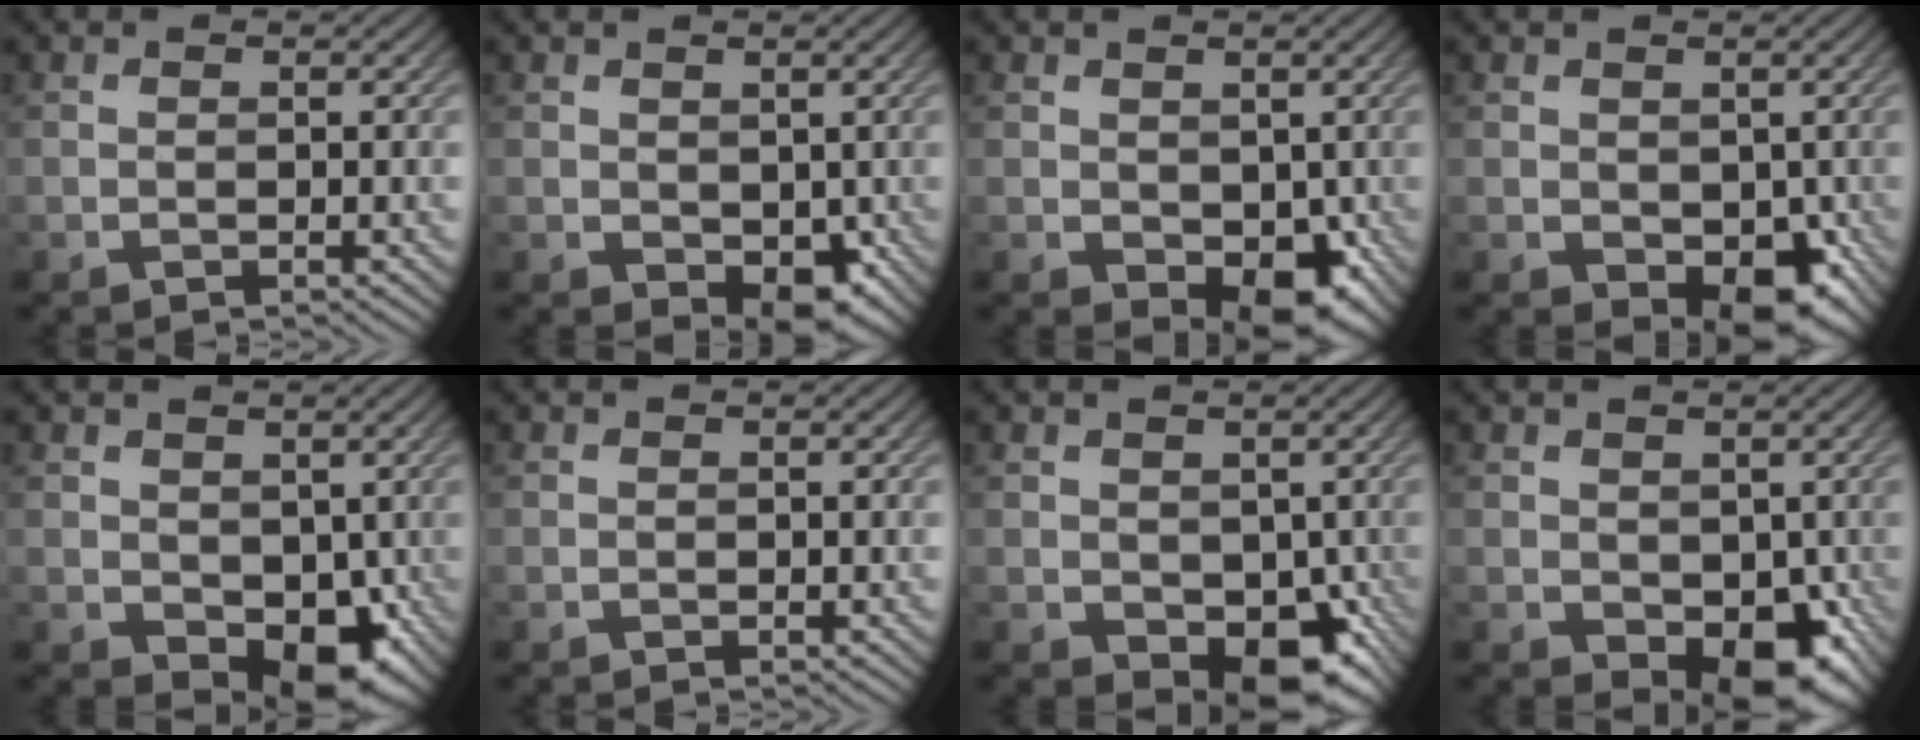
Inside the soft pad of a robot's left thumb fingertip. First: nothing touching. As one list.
[{"total": 4.5, "force": [-0.6, 3.1, 3.3], "torque": [-0.056, -0.021, -0.001]}, {"total": 6.3, "force": [-1.1, 4.2, 4.5], "torque": [-0.076, -0.026, -0.007]}, {"total": 6.2, "force": [-1.4, 4.1, 4.4], "torque": [-0.072, -0.026, -0.011]}, {"total": 6.9, "force": [-0.8, 4.7, 4.9], "torque": [-0.085, -0.026, -0.003]}, {"total": 0.0}, {"total": 7.4, "force": [-1.9, 5.1, 5.1], "torque": [-0.085, -0.027, -0.019]}, {"total": 7.2, "force": [-1.6, 4.8, 5.2], "torque": [-0.082, -0.027, -0.013]}]